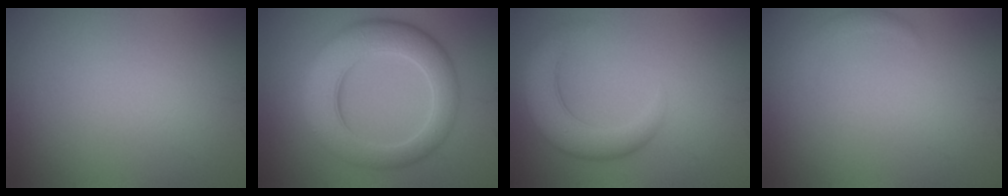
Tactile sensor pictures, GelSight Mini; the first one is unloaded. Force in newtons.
{"total": 7.9, "press": 7.9, "slide": 0.1}
{"total": 4.6, "press": 4.5, "slide": 0.2}
{"total": 0.8, "press": 0.8, "slide": 0.1}